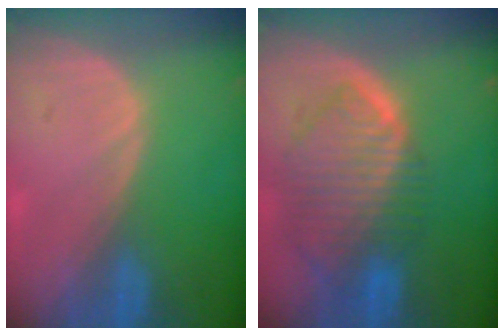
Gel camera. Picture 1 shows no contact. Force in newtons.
{"total": 9.9, "press": 8.4, "slide": 5.2}